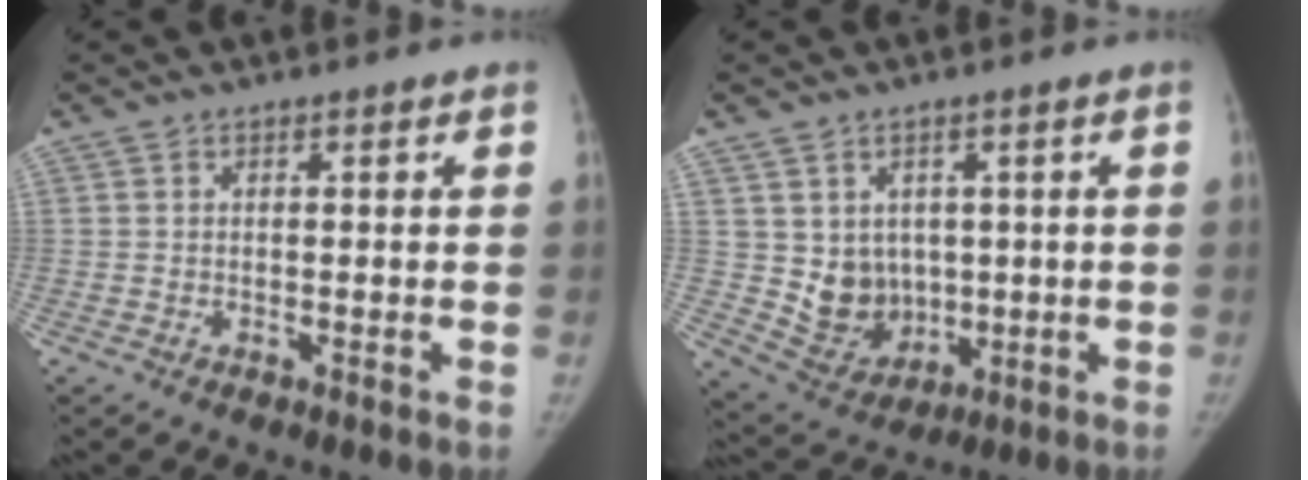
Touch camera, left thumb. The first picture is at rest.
{"total": 8.8, "force": [1.1, 7.5, 4.4], "torque": [-0.041, -0.018, 0.046]}